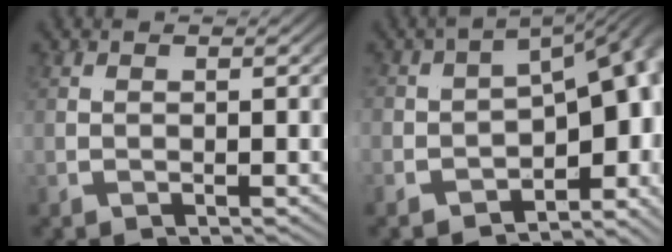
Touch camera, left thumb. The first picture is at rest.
{"total": 9.5, "force": [-1.4, 5.3, 7.7], "torque": [-0.108, -0.007, -0.015]}